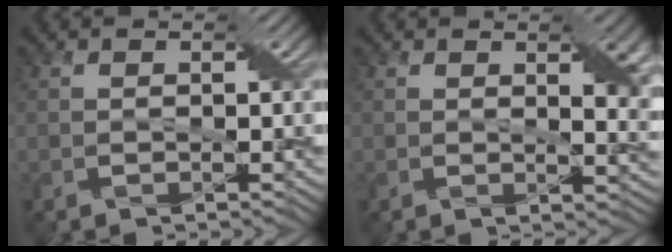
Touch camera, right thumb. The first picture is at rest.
{"total": 5.4, "force": [1.8, 2.1, 4.6], "torque": [-0.067, -0.007, 0.033]}